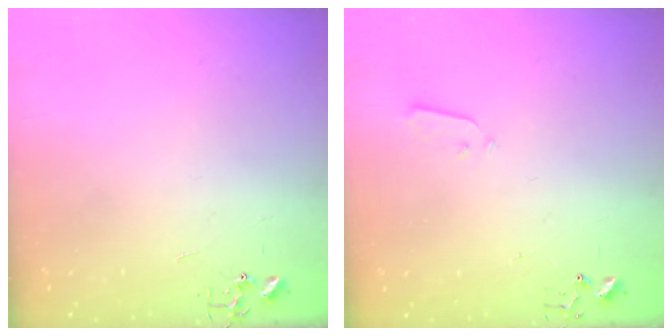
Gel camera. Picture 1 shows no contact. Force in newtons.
{"total": 2.8, "press": 2.7, "slide": 0.4}